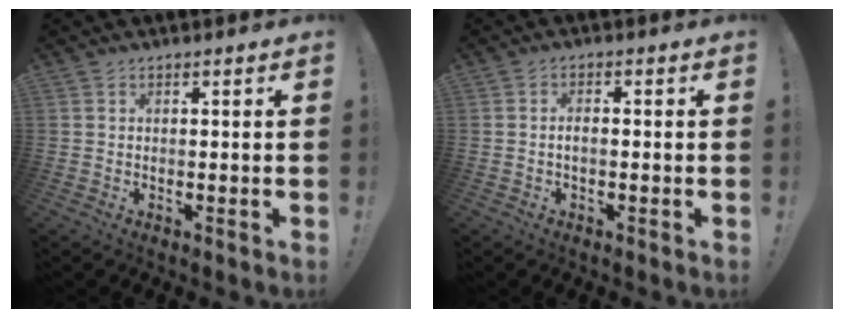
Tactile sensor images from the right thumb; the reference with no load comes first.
{"total": 2.1, "force": [-0.5, 0.7, 1.9], "torque": [-0.038, 0.003, -0.011]}